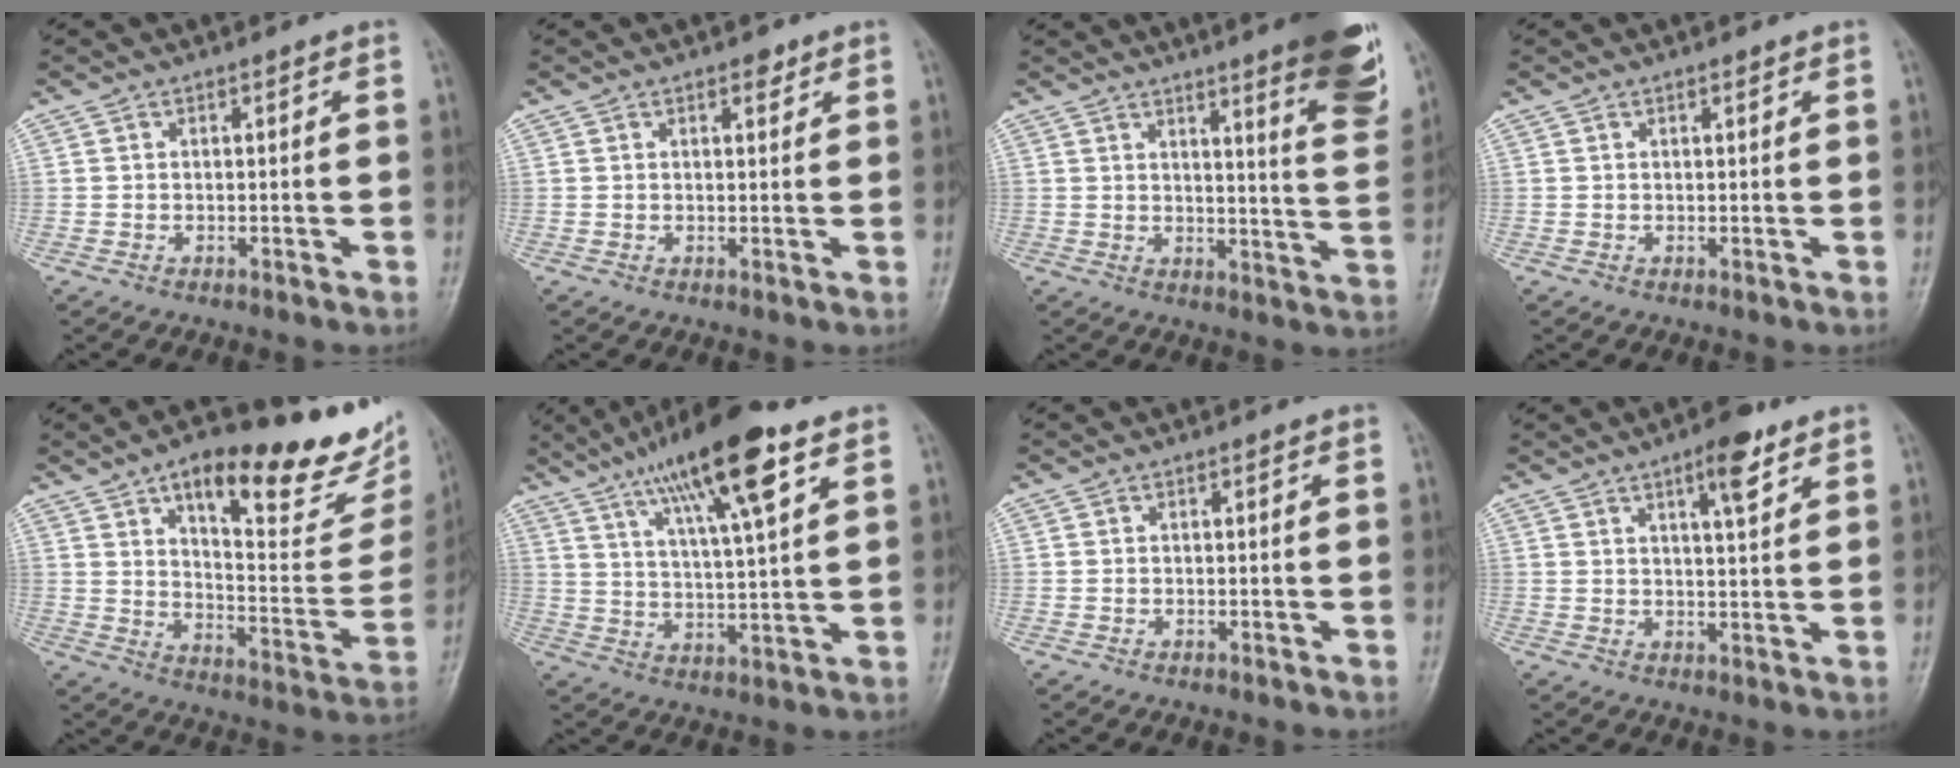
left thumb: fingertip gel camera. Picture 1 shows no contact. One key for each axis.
{"total": 1.8, "fx": 1.2, "fy": 0.9, "fz": 1.1, "tx": -0.007, "ty": -0.005, "tz": 0.014}
{"total": 14.4, "fx": 8.9, "fy": 2.1, "fz": 11.1, "tx": -0.122, "ty": -0.057, "tz": 0.110}
{"total": 0.6, "fx": 0.4, "fy": 0.2, "fz": 0.4, "tx": -0.007, "ty": -0.002, "tz": 0.006}
{"total": 26.5, "fx": 16.8, "fy": 8.5, "fz": 18.6, "tx": -0.214, "ty": -0.066, "tz": 0.243}
{"total": 16.7, "fx": 9.3, "fy": 3.3, "fz": 13.5, "tx": -0.223, "ty": -0.023, "tz": 0.159}
{"total": 0.0}
{"total": 6.3, "fx": 3.7, "fy": 1.8, "fz": 4.8, "tx": -0.064, "ty": -0.019, "tz": 0.052}